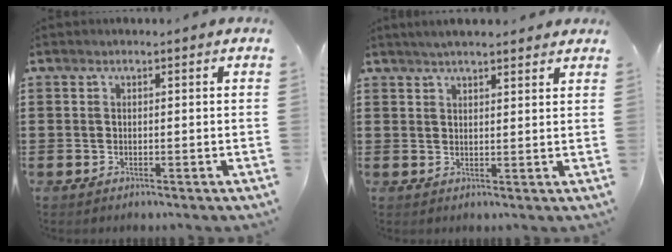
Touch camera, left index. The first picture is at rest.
{"total": 3.0, "force": [2.8, 0.2, 1.2], "torque": [-0.030, 0.001, 0.052]}